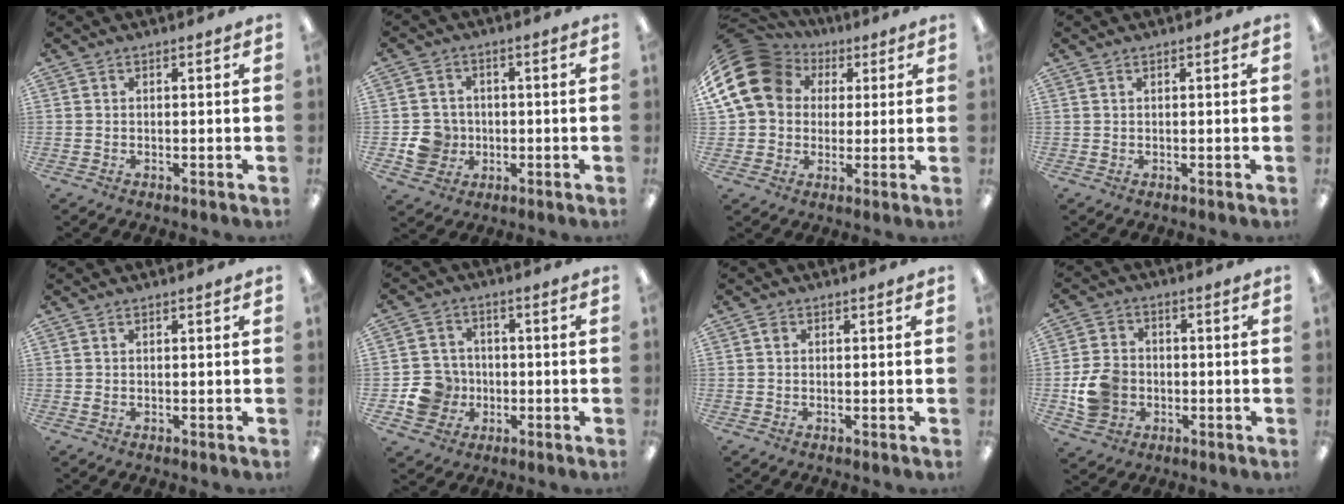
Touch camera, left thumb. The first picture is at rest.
{"total": 7.0, "force": [-1.5, 6.6, 2.1], "torque": [-0.055, 0.014, -0.024]}
{"total": 17.6, "force": [5.3, 14.4, 8.7], "torque": [-0.186, -0.008, 0.102]}
{"total": 0.5, "force": [0.2, 0.2, 0.4], "torque": [-0.010, 0.001, 0.003]}
{"total": 0.7, "force": [0.1, 0.2, 0.6], "torque": [-0.013, 0.001, 0.002]}
{"total": 9.0, "force": [-2.4, 8.3, 2.6], "torque": [-0.071, 0.022, -0.037]}
{"total": 0.7, "force": [0.1, 0.6, 0.4], "torque": [-0.009, 0.004, 0.002]}
{"total": 8.9, "force": [-1.9, 7.6, 4.2], "torque": [-0.083, 0.015, -0.031]}